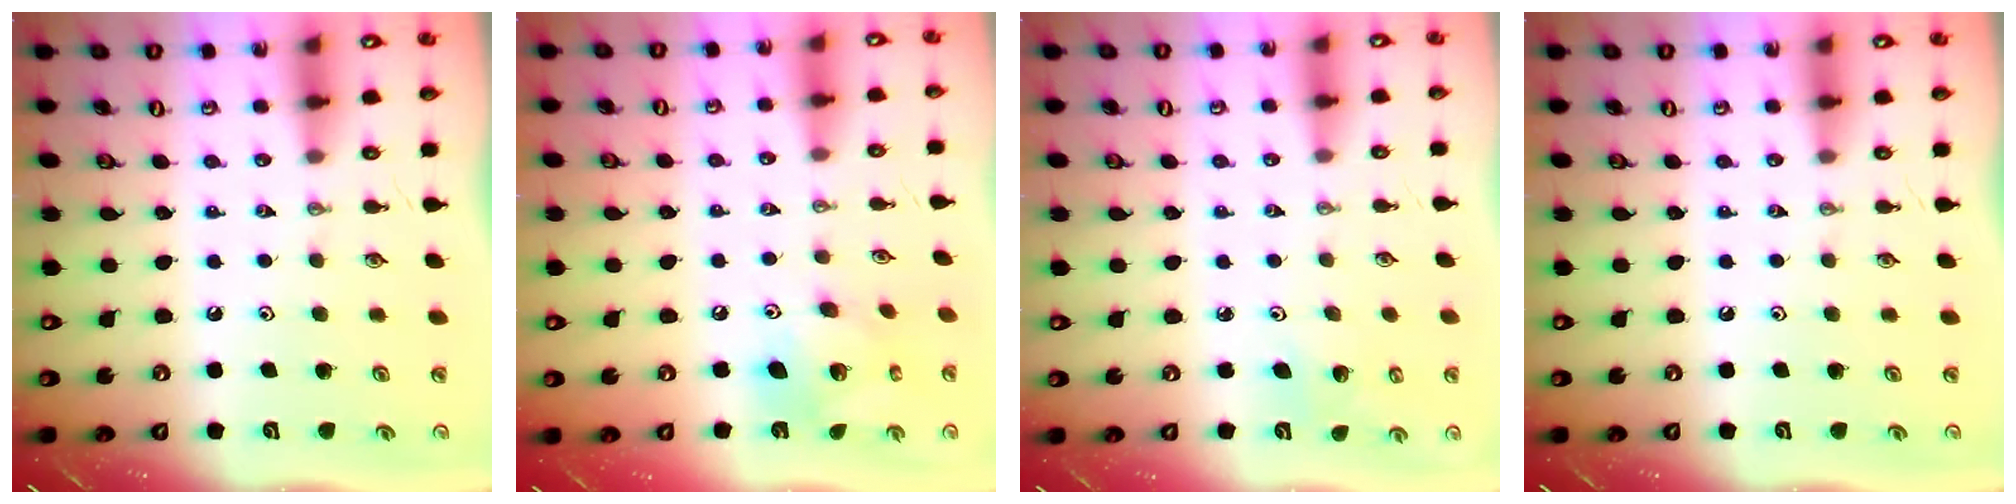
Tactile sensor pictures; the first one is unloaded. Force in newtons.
{"total": 12.3, "press": 12.2, "slide": 1.1}
{"total": 2.8, "press": 2.8, "slide": 0.4}
{"total": 0.0}